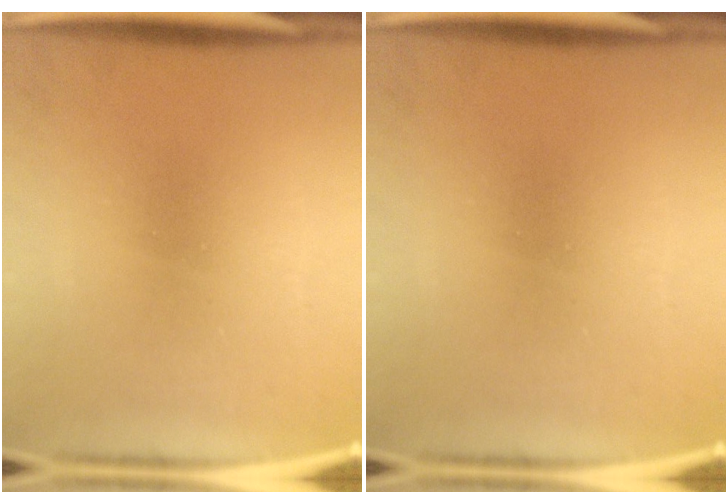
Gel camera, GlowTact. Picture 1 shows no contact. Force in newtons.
{"total": 0.0}